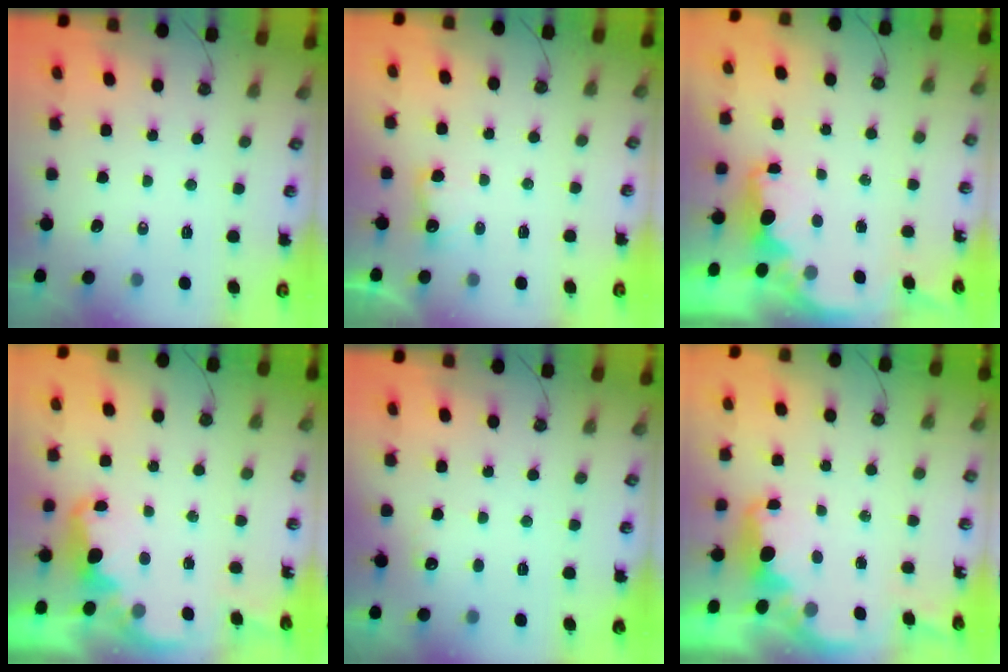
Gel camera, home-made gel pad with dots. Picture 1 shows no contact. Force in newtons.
{"total": 7.1, "press": 7.0, "slide": 1.2}
{"total": 2.1, "press": 2.0, "slide": 0.5}
{"total": 2.6, "press": 2.5, "slide": 0.7}
{"total": 5.1, "press": 4.9, "slide": 1.4}
{"total": 2.7, "press": 2.6, "slide": 0.5}